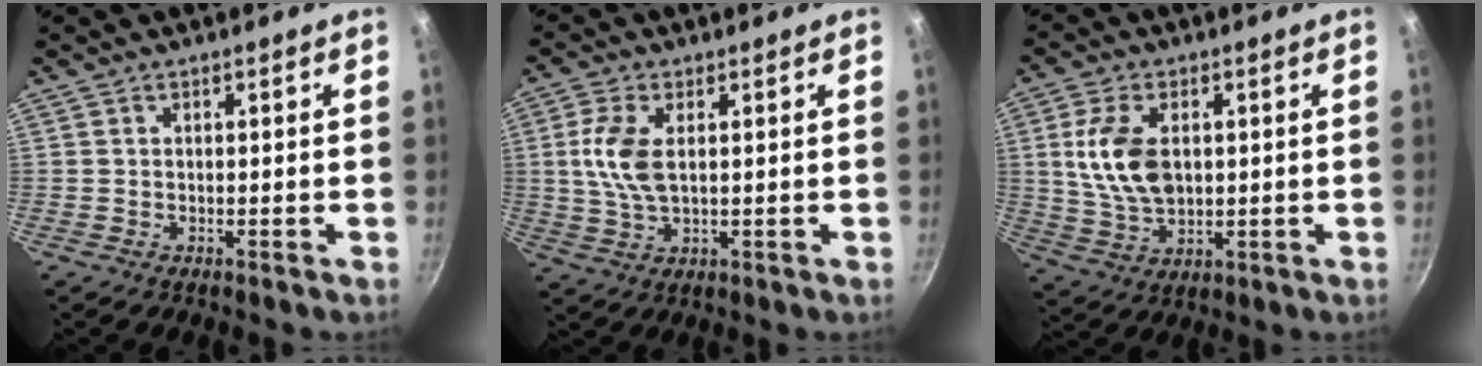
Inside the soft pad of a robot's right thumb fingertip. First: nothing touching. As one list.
[{"total": 8.2, "force": [1.4, 4.3, 6.8], "torque": [-0.139, 0.002, 0.028]}, {"total": 11.6, "force": [1.8, 7.2, 8.9], "torque": [-0.158, -0.010, 0.039]}]